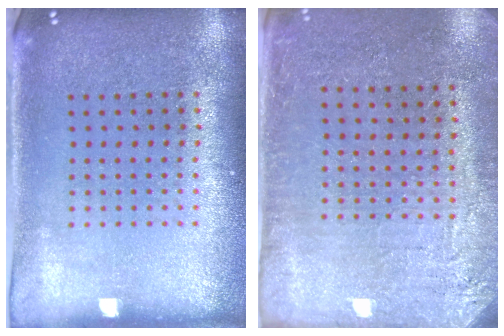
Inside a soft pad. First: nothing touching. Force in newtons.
{"total": 2.8, "press": 2.7, "slide": 0.7}